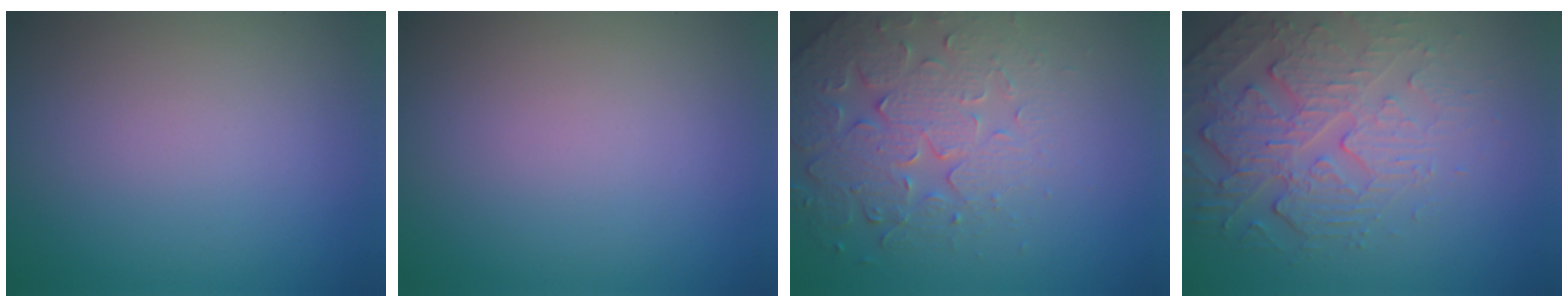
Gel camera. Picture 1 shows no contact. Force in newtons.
{"total": 0.0}
{"total": 4.5, "press": 4.4, "slide": 0.9}
{"total": 4.5, "press": 4.1, "slide": 1.8}